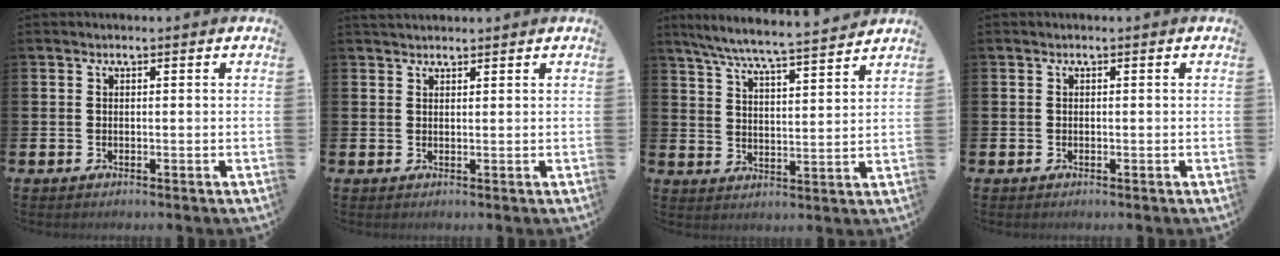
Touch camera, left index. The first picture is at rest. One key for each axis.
{"total": 1.5, "fx": 1.5, "fy": 0.4, "fz": 0.2, "tx": 0.004, "ty": -0.002, "tz": 0.025}
{"total": 7.3, "fx": 6.9, "fy": -0.1, "fz": 2.4, "tx": -0.073, "ty": -0.043, "tz": 0.120}
{"total": 0.0}